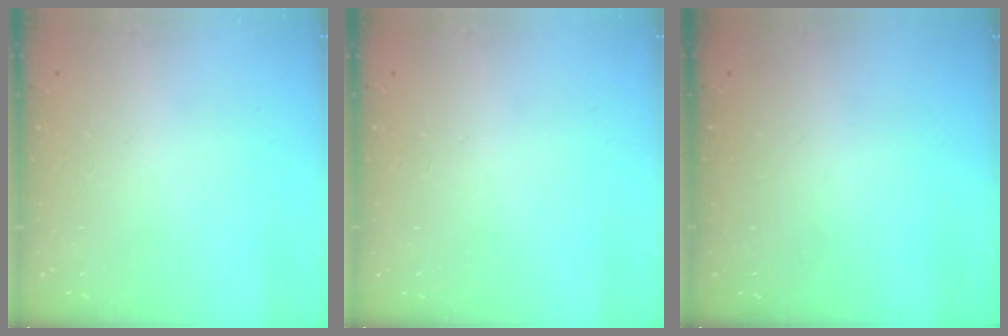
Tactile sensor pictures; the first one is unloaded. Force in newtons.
{"total": 0.0}
{"total": 0.0}